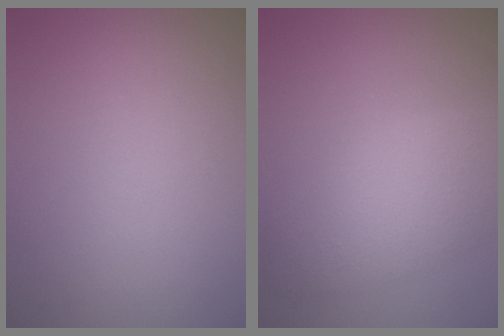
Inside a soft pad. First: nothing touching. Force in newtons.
{"total": 5.2, "press": 5.2, "slide": 0.2}